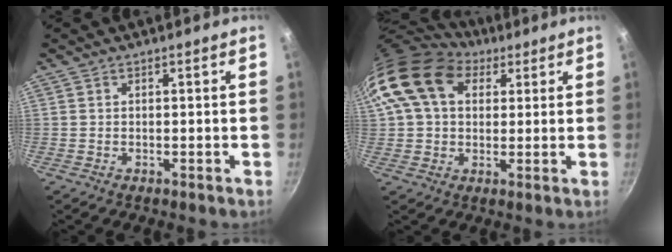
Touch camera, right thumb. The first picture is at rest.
{"total": 17.3, "force": [6.6, 12.2, 10.5], "torque": [-0.192, 0.017, 0.106]}